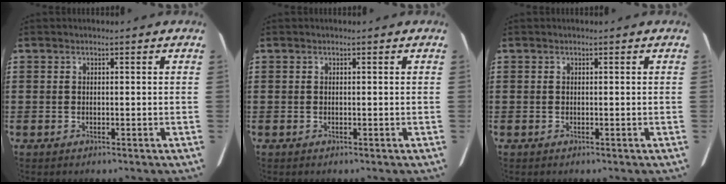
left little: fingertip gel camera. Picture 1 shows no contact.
{"total": 0.0}
{"total": 0.0}